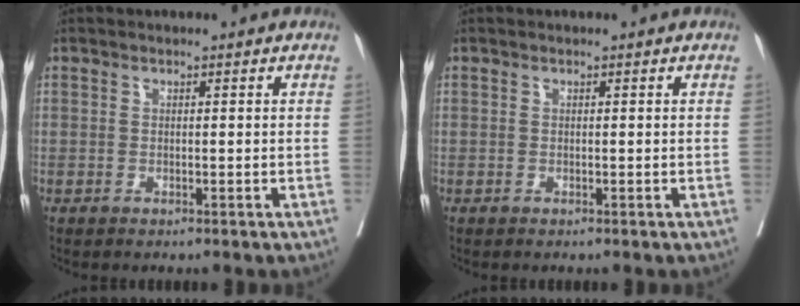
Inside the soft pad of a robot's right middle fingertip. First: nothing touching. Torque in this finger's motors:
{"motor_torque": [-0.03, -0.05, 0.00, 0.01]}